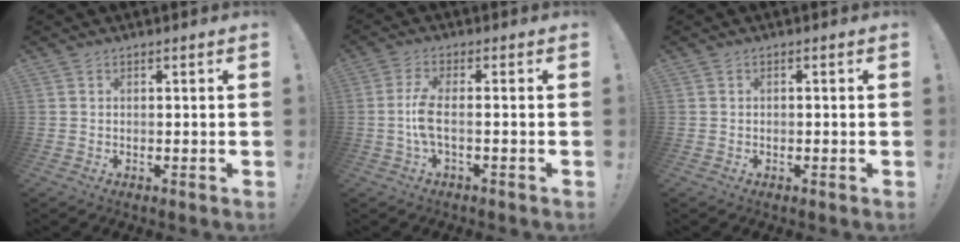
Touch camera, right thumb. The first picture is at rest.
{"total": 7.1, "force": [-1.2, 1.3, 6.8], "torque": [-0.145, -0.011, -0.023]}
{"total": 0.6, "force": [-0.6, -0.1, 0.2], "torque": [-0.007, 0.000, -0.010]}